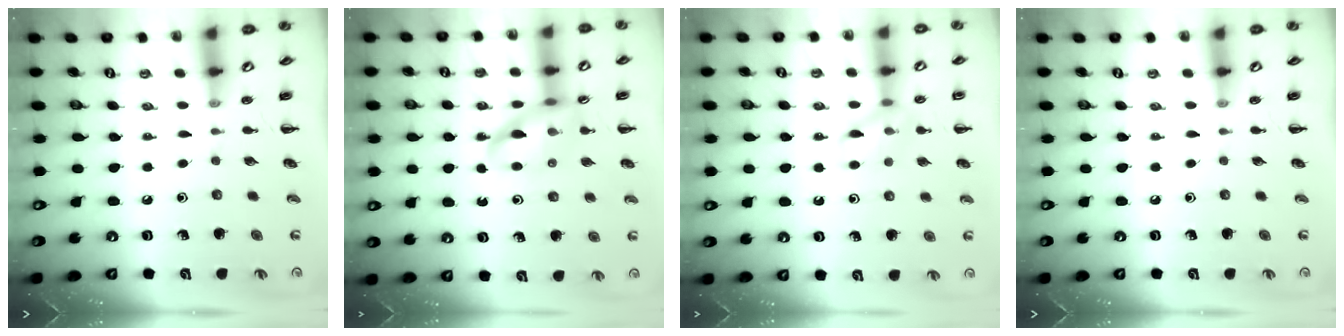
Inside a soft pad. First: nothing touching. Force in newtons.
{"total": 13.4, "press": 12.8, "slide": 4.0}
{"total": 11.3, "press": 11.2, "slide": 1.0}
{"total": 0.0}